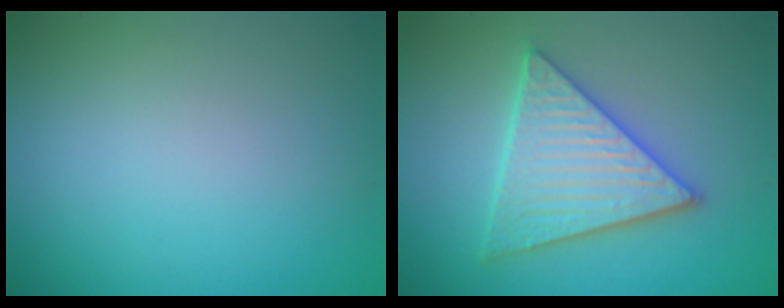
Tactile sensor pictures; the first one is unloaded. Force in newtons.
{"total": 5.6, "press": 5.5, "slide": 0.7}